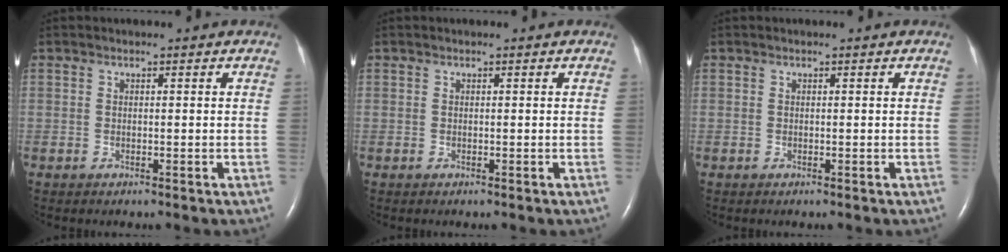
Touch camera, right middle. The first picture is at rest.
{"total": 0.0}
{"total": 0.0}